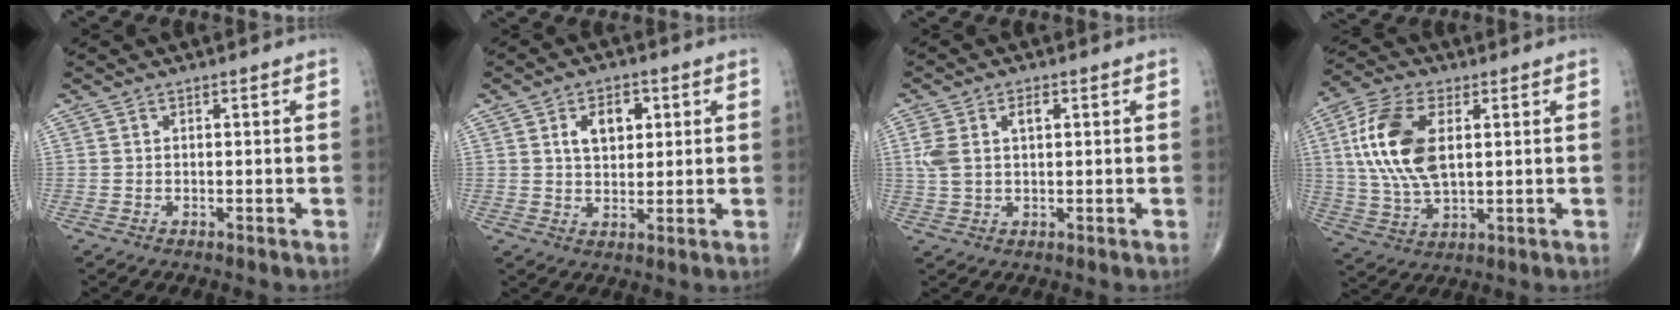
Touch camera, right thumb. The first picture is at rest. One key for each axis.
{"total": 6.8, "fx": 2.2, "fy": 4.2, "fz": 4.8, "tx": -0.053, "ty": -0.006, "tz": 0.035}
{"total": 5.9, "fx": 1.5, "fy": 3.2, "fz": 4.7, "tx": -0.111, "ty": 0.015, "tz": 0.034}
{"total": 15.1, "fx": 3.1, "fy": 7.8, "fz": 12.6, "tx": -0.260, "ty": -0.001, "tz": 0.059}